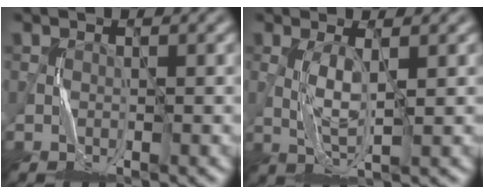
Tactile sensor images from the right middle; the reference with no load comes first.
{"total": 3.0, "force": [0.4, 0.6, 2.9], "torque": [-0.066, 0.002, 0.010]}